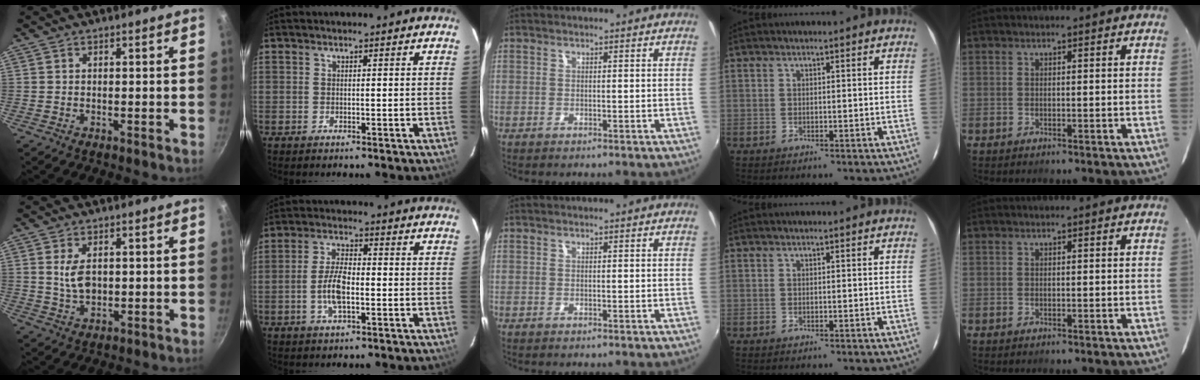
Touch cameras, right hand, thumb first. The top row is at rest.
{"thumb": {"total": 5.3, "force": [0.9, 3.2, 4.2], "torque": [-0.070, -0.007, 0.021]}, "index": {"total": 6.7, "force": [-1.7, 2.7, 6.0], "torque": [-0.122, 0.005, -0.032]}}